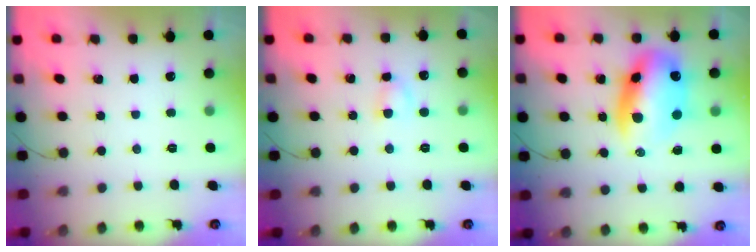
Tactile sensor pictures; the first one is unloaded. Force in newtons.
{"total": 3.1, "press": 2.8, "slide": 1.3}
{"total": 13.9, "press": 13.4, "slide": 3.6}